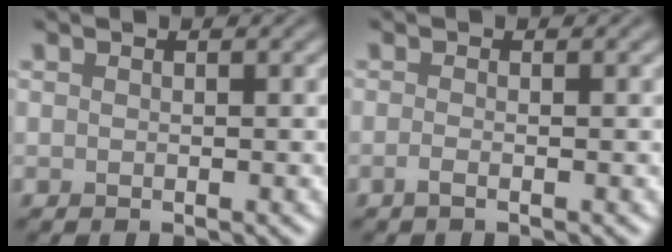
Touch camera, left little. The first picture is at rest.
{"total": 0.8, "force": [-0.5, 0.1, 0.7], "torque": [-0.015, -0.001, -0.011]}